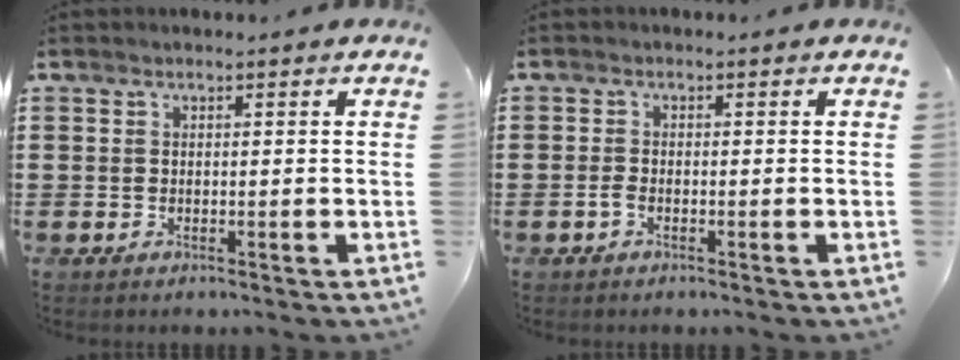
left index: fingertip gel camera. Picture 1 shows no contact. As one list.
[{"total": 1.2, "force": [-0.6, 0.4, 1.0], "torque": [-0.028, -0.004, -0.013]}]